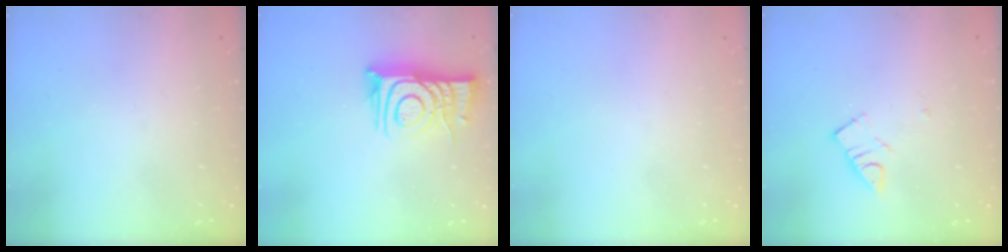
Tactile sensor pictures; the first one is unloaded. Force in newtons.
{"total": 11.3, "press": 11.2, "slide": 1.3}
{"total": 1.6, "press": 1.6, "slide": 0.1}
{"total": 3.3, "press": 3.3, "slide": 0.1}